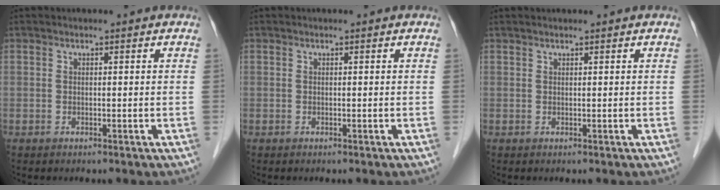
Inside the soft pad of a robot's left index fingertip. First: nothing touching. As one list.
[{"total": 0.0}, {"total": 0.7, "force": [0.6, -0.1, 0.3], "torque": [-0.008, 0.009, 0.015]}]